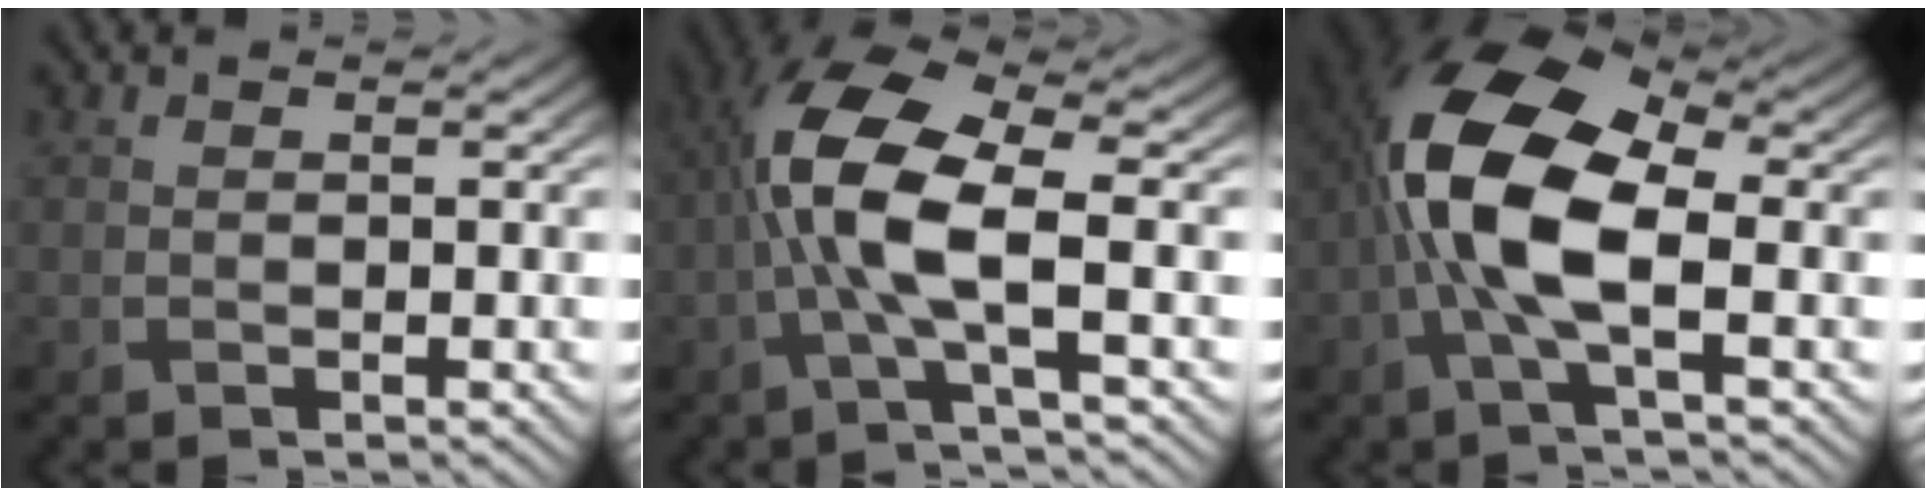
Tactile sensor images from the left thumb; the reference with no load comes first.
{"total": 8.6, "force": [-1.3, 2.5, 8.1], "torque": [-0.178, 0.014, -0.031]}
{"total": 12.4, "force": [-0.9, 5.3, 11.2], "torque": [-0.238, 0.015, -0.027]}